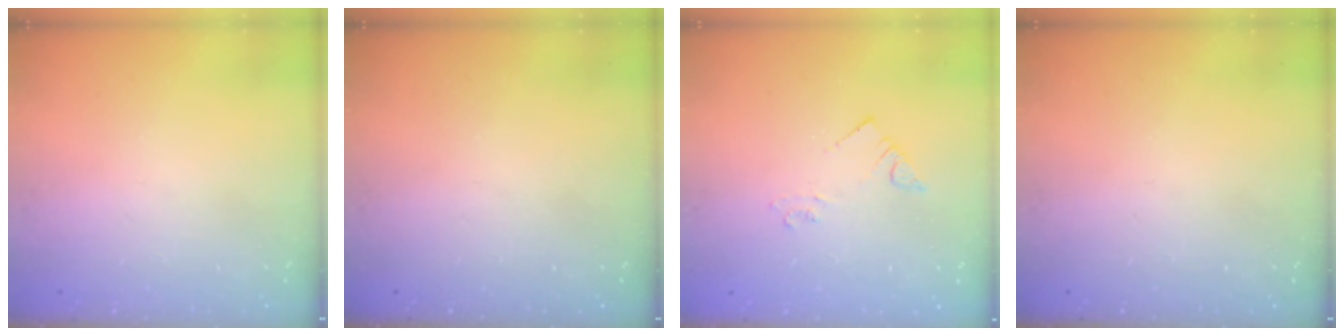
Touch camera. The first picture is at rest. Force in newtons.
{"total": 0.0}
{"total": 1.9, "press": 1.9, "slide": 0.3}
{"total": 0.0}